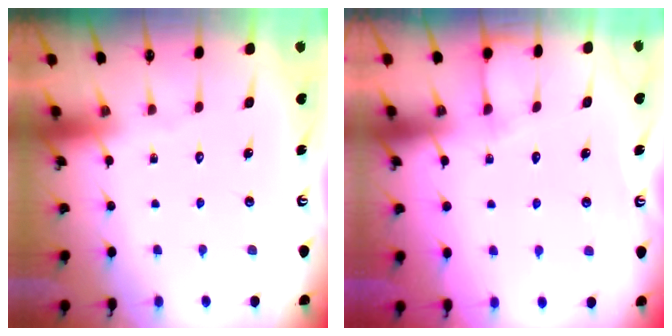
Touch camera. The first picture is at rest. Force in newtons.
{"total": 4.2, "press": 4.2, "slide": 0.5}